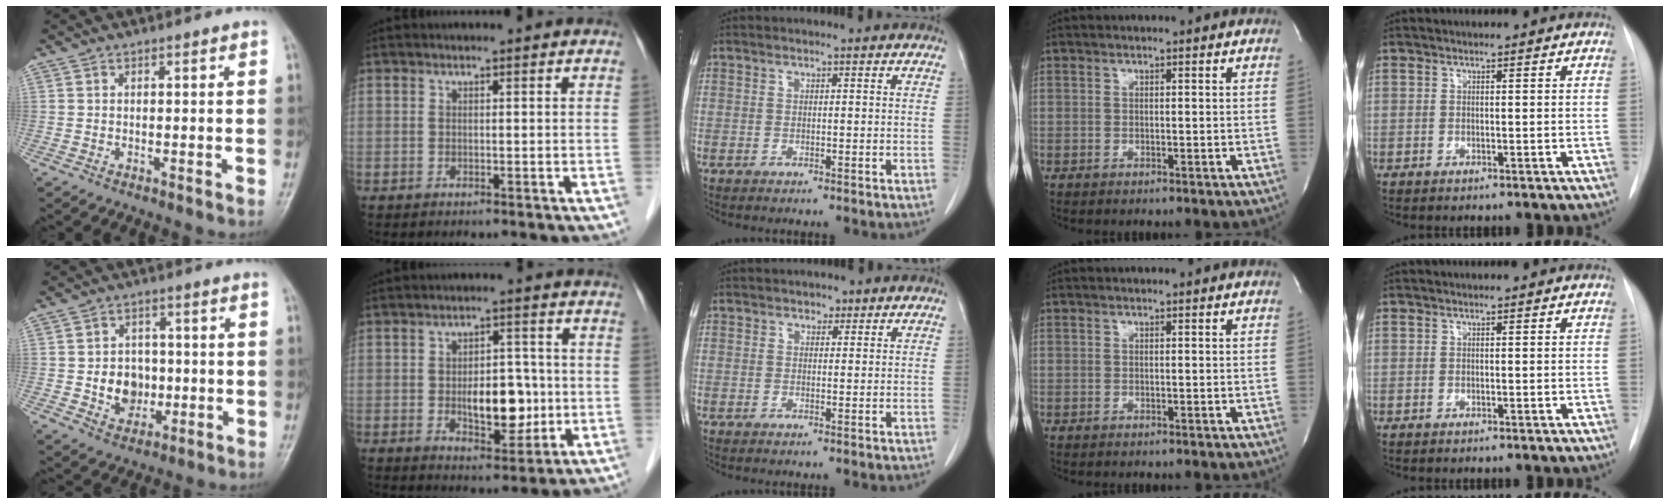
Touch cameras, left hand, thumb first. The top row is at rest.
{"thumb": {"total": 7.8, "force": [-0.8, 6.5, 4.2], "torque": [-0.029, 0.008, -0.010]}, "index": {"total": 7.8, "force": [-1.0, 3.9, 6.7], "torque": [-0.101, 0.000, -0.009]}, "middle": {"total": 1.3, "force": [0.8, 0.9, 0.3], "torque": [-0.002, -0.001, 0.010]}}